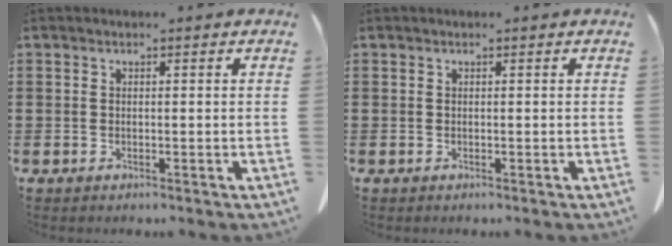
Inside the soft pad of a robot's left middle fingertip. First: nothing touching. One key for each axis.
{"total": 0.0}